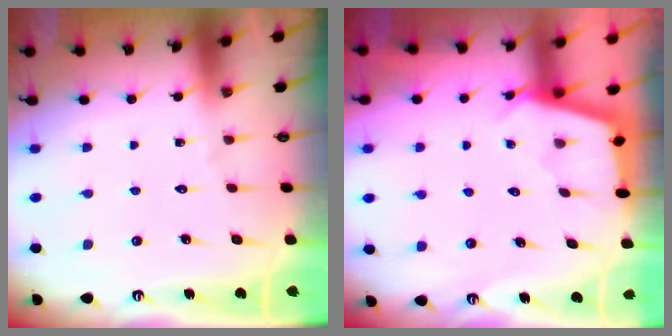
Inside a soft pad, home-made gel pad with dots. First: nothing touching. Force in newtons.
{"total": 3.0, "press": 2.9, "slide": 0.3}